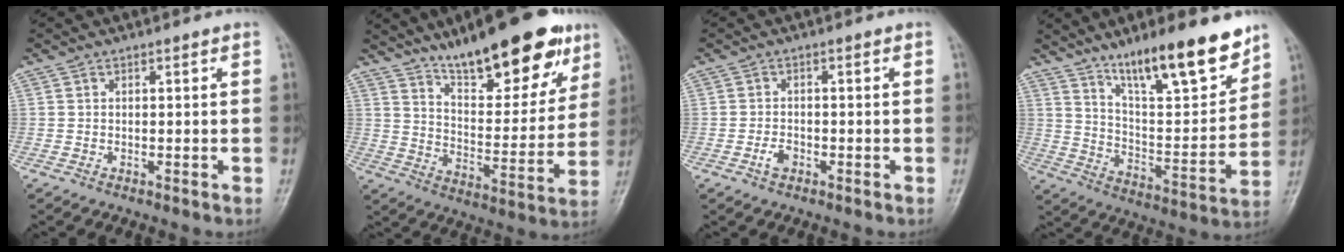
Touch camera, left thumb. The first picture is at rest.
{"total": 21.4, "force": [14.5, 6.7, 14.3], "torque": [-0.168, -0.063, 0.230]}
{"total": 2.1, "force": [-1.1, 1.3, 1.3], "torque": [-0.022, 0.006, -0.021]}
{"total": 18.5, "force": [13.1, 4.3, 12.4], "torque": [-0.162, -0.078, 0.222]}